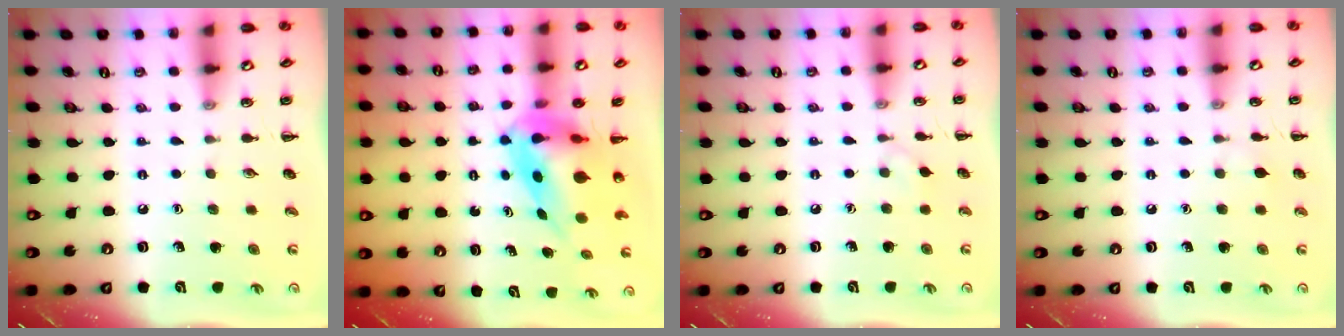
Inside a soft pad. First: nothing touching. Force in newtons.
{"total": 8.2, "press": 7.7, "slide": 2.9}
{"total": 2.9, "press": 2.6, "slide": 1.1}
{"total": 3.9, "press": 3.8, "slide": 0.9}